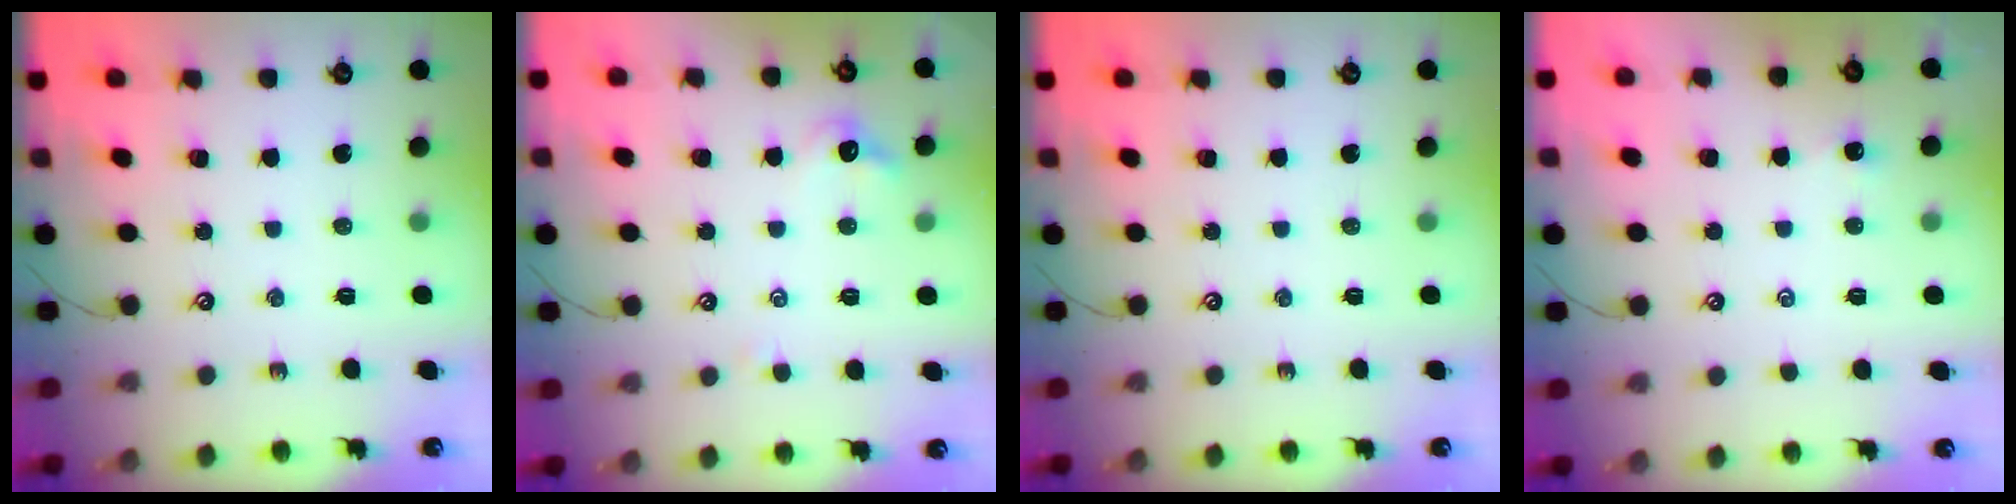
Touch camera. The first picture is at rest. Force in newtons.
{"total": 2.6, "press": 2.6, "slide": 0.6}
{"total": 0.0}
{"total": 2.6, "press": 2.6, "slide": 0.2}